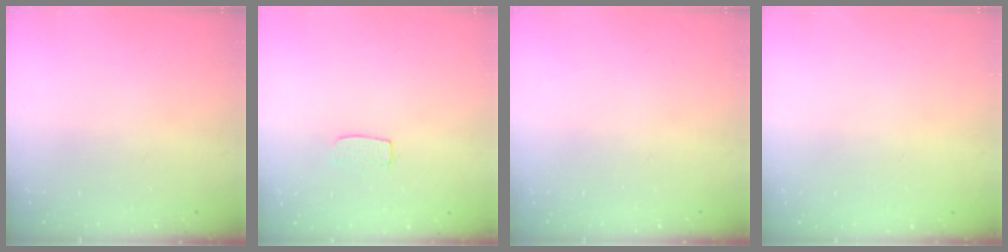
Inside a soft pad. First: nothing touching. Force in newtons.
{"total": 5.1, "press": 5.1, "slide": 0.4}
{"total": 0.0}
{"total": 0.0}